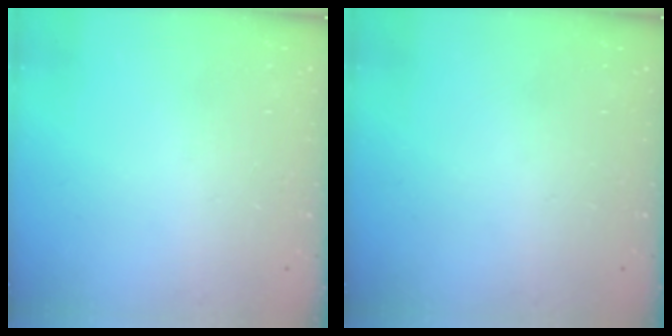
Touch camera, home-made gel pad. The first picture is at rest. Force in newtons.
{"total": 0.0}